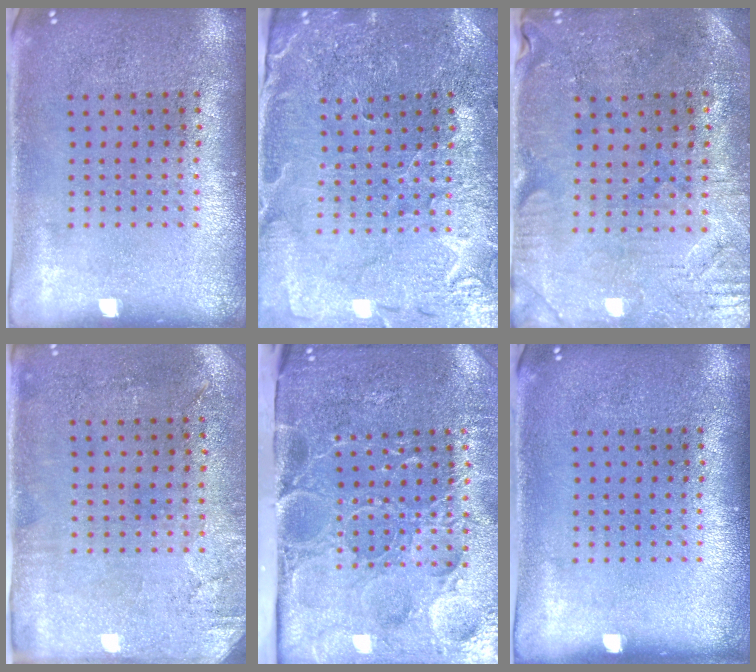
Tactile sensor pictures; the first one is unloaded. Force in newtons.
{"total": 1.5, "press": 1.5, "slide": 0.1}
{"total": 0.8, "press": 0.6, "slide": 0.5}
{"total": 2.9, "press": 2.4, "slide": 1.7}
{"total": 5.2, "press": 4.2, "slide": 3.0}
{"total": 0.0}